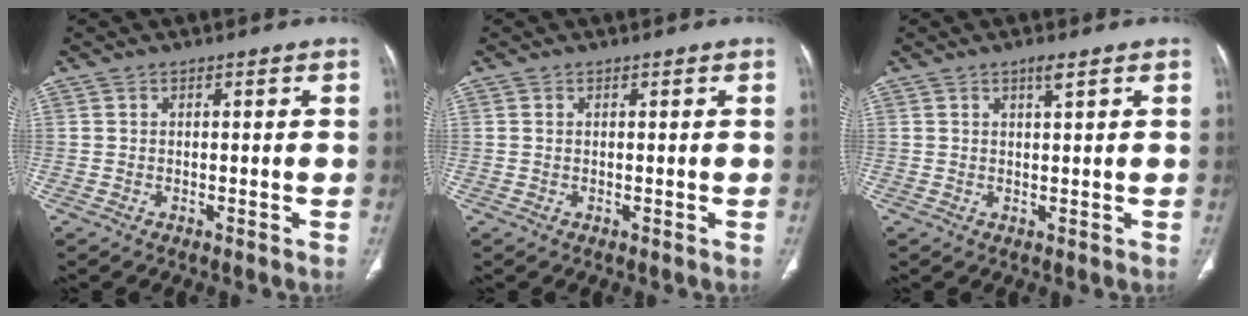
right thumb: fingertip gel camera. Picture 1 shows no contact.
{"total": 0.0}
{"total": 1.9, "force": [1.1, 0.1, 1.5], "torque": [-0.028, -0.008, 0.021]}